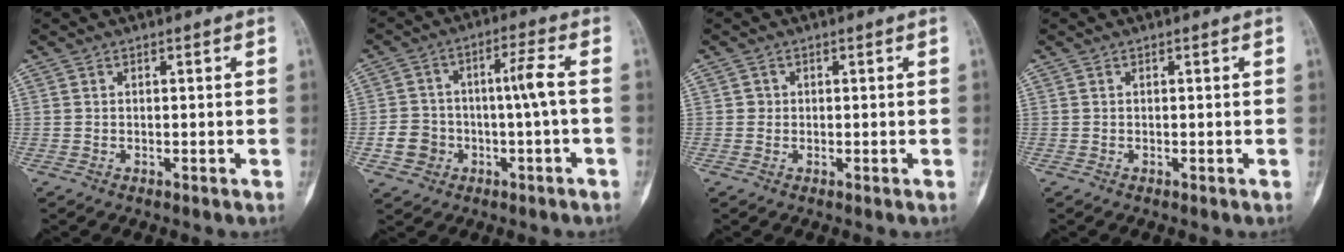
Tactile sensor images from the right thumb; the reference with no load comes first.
{"total": 8.5, "force": [-2.0, 4.4, 7.0], "torque": [-0.122, 0.040, -0.028]}
{"total": 0.7, "force": [0.0, 0.7, 0.0], "torque": [0.005, 0.004, 0.000]}
{"total": 0.0}